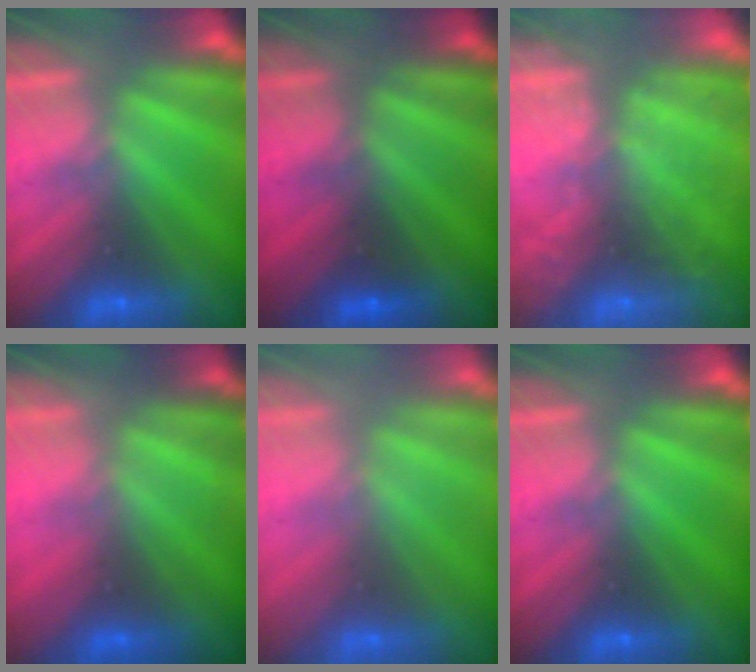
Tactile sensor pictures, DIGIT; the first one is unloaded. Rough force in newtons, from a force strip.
{"total": 1.8}
{"total": 8.5}
{"total": 2.2}
{"total": 2.7}
{"total": 0.0}